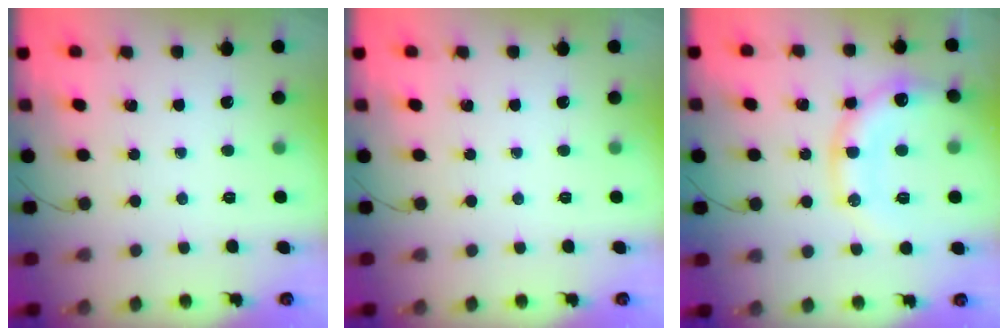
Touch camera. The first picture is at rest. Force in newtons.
{"total": 0.0}
{"total": 16.8, "press": 16.7, "slide": 2.2}